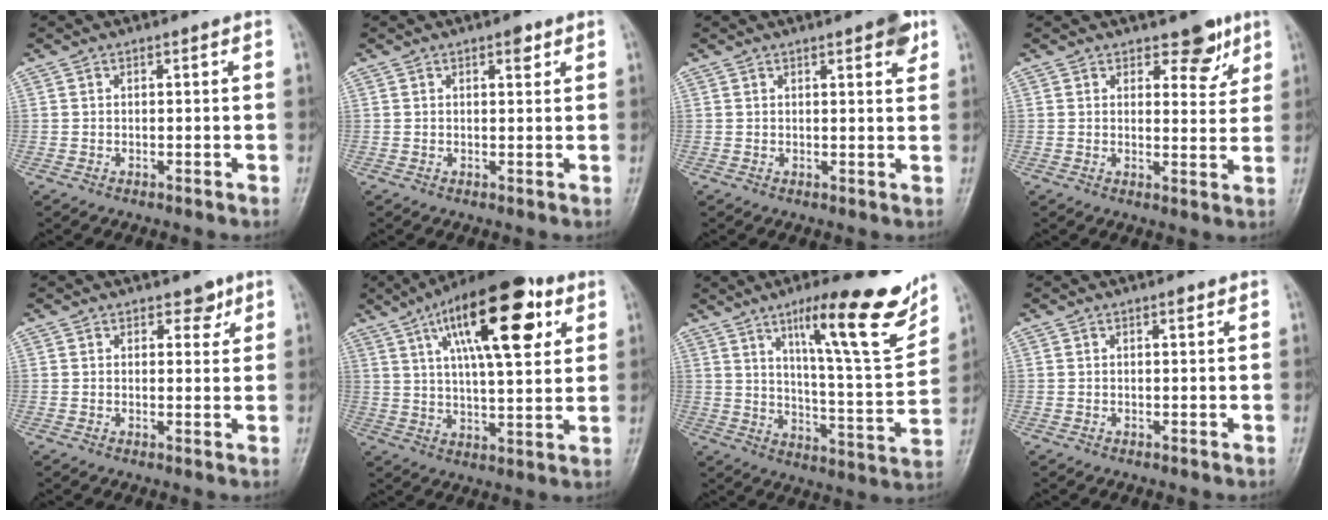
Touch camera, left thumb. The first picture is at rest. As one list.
[{"total": 2.0, "force": [1.2, 0.9, 1.4], "torque": [-0.012, -0.004, 0.015]}, {"total": 4.3, "force": [2.4, 1.2, 3.4], "torque": [-0.035, -0.009, 0.026]}, {"total": 5.7, "force": [3.8, 3.0, 3.0], "torque": [-0.007, -0.023, 0.050]}, {"total": 2.7, "force": [1.7, 1.6, 1.2], "torque": [0.004, -0.009, 0.022]}, {"total": 20.9, "force": [8.9, 7.5, 17.3], "torque": [-0.253, -0.014, 0.140]}, {"total": 19.6, "force": [12.0, 3.4, 15.1], "torque": [-0.188, -0.065, 0.185]}, {"total": 0.8, "force": [0.5, 0.2, 0.6], "torque": [-0.010, -0.001, 0.006]}]